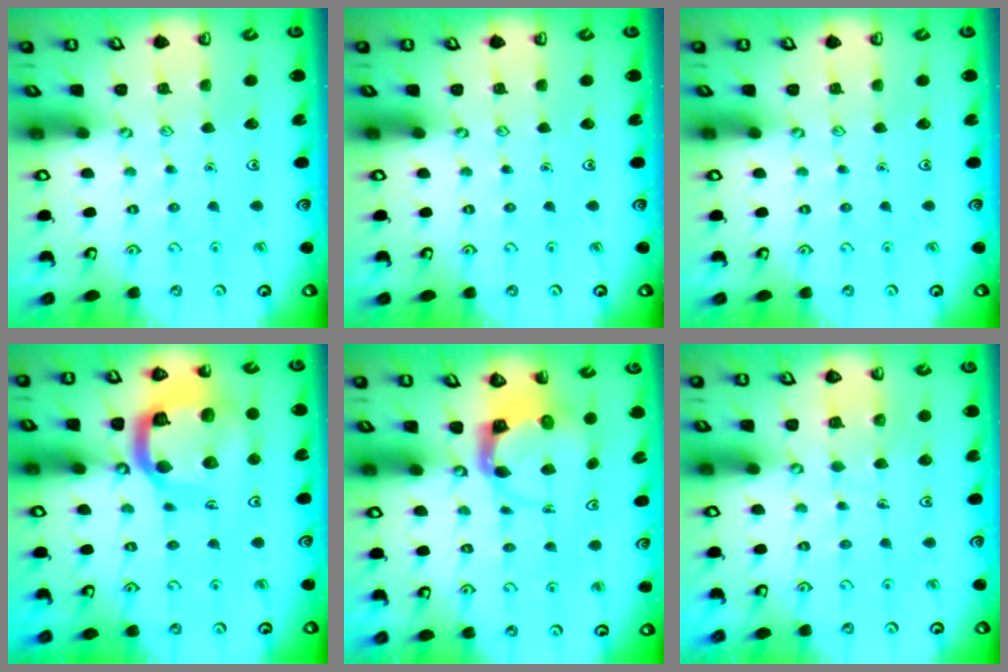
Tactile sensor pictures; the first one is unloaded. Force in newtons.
{"total": 0.0}
{"total": 0.0}
{"total": 18.4, "press": 18.3, "slide": 1.9}
{"total": 4.0, "press": 4.0, "slide": 0.5}
{"total": 4.7, "press": 4.7, "slide": 0.4}